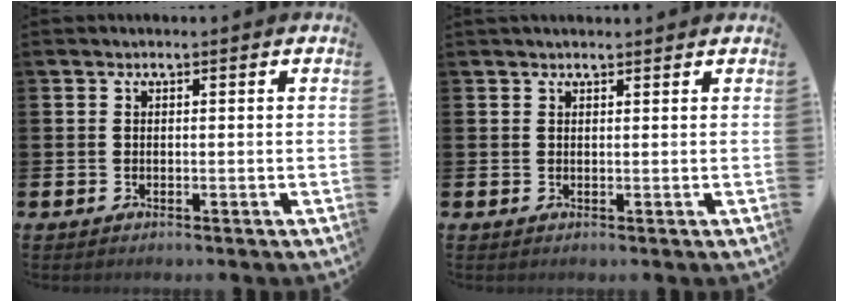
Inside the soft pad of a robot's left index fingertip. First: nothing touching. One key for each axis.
{"total": 0.8, "fx": 0.8, "fy": 0.0, "fz": 0.2, "tx": 0.004, "ty": -0.002, "tz": 0.013}